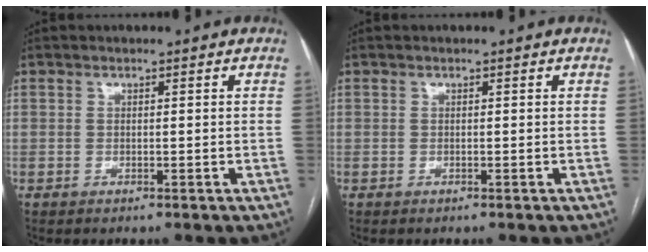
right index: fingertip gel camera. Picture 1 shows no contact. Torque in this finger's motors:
{"motor_torque": [0.30, 0.07, -0.01, 0.01]}